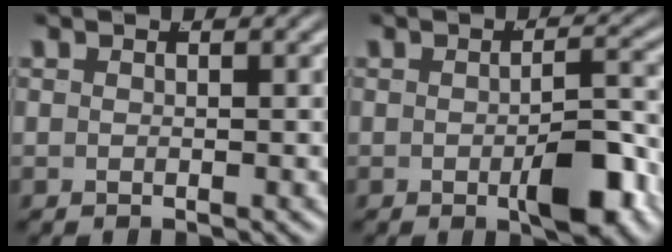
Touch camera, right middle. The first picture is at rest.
{"total": 4.4, "force": [-1.7, 1.4, 3.8], "torque": [-0.046, -0.004, -0.027]}